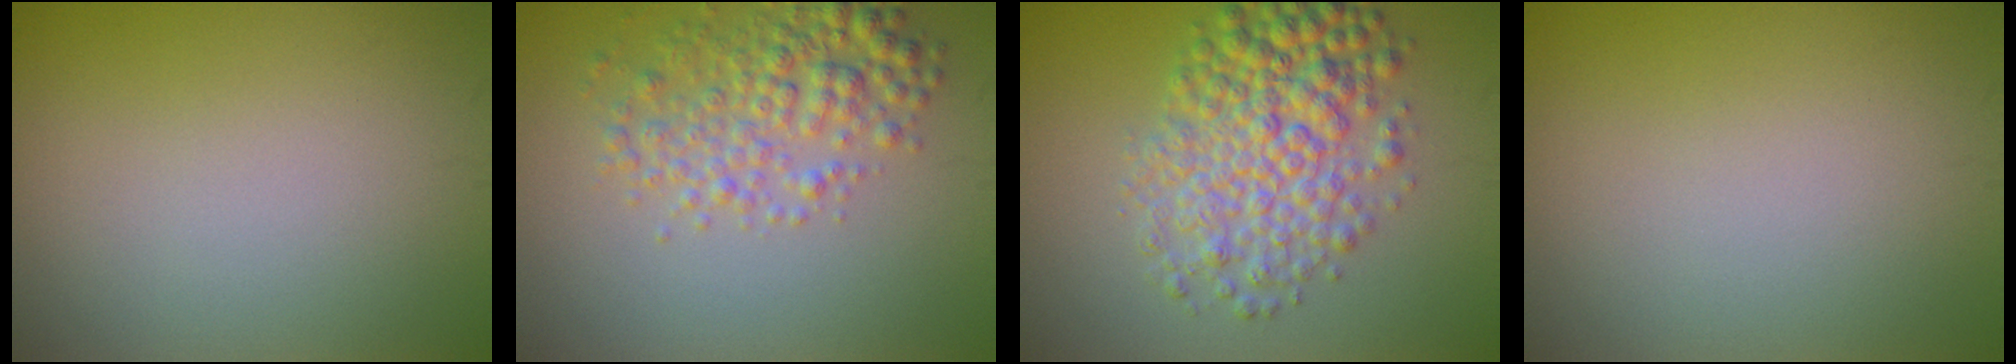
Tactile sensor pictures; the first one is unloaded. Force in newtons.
{"total": 4.4, "press": 4.3, "slide": 0.2}
{"total": 6.7, "press": 6.7, "slide": 0.1}
{"total": 0.0}